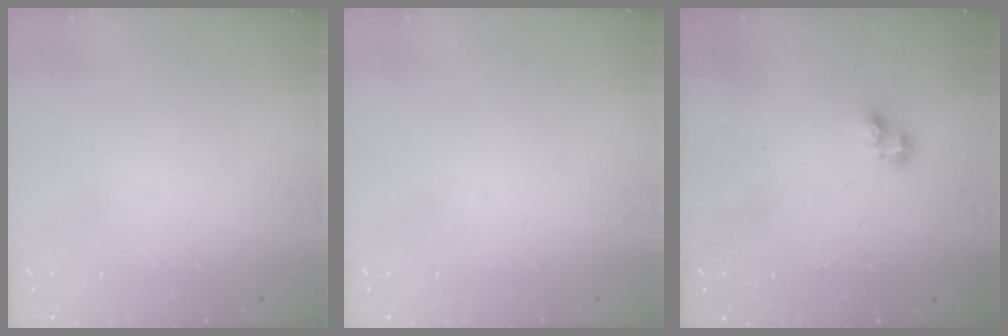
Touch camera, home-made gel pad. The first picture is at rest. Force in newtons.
{"total": 0.0}
{"total": 4.2, "press": 4.1, "slide": 0.6}